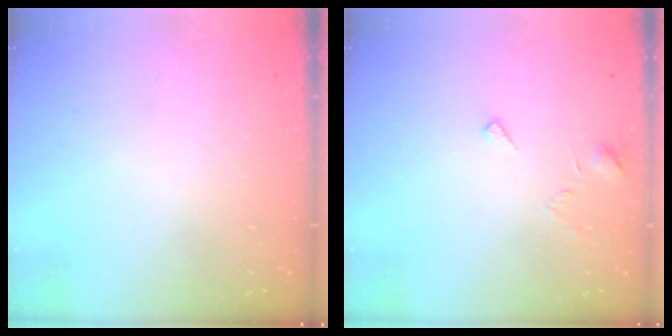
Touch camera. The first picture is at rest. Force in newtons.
{"total": 4.5, "press": 4.5, "slide": 0.3}